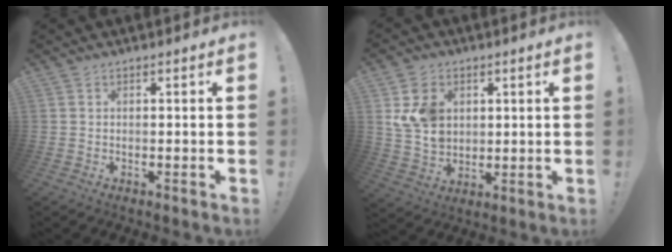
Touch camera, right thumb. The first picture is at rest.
{"total": 11.2, "force": [3.8, 9.0, 5.5], "torque": [-0.096, -0.011, 0.077]}